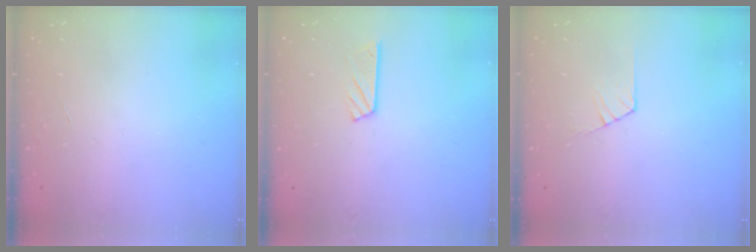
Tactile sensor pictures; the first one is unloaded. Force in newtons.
{"total": 4.7, "press": 4.7, "slide": 0.4}
{"total": 4.4, "press": 4.3, "slide": 0.6}